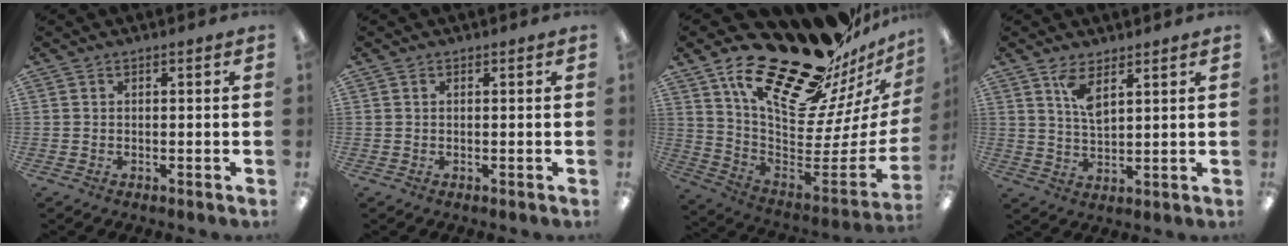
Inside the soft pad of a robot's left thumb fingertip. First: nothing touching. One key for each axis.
{"total": 0.0}
{"total": 28.7, "fx": 20.9, "fy": 10.9, "fz": 16.4, "tx": -0.214, "ty": -0.173, "tz": 0.384}
{"total": 6.1, "fx": 4.1, "fy": 2.3, "fz": 3.9, "tx": -0.072, "ty": -0.016, "tz": 0.070}